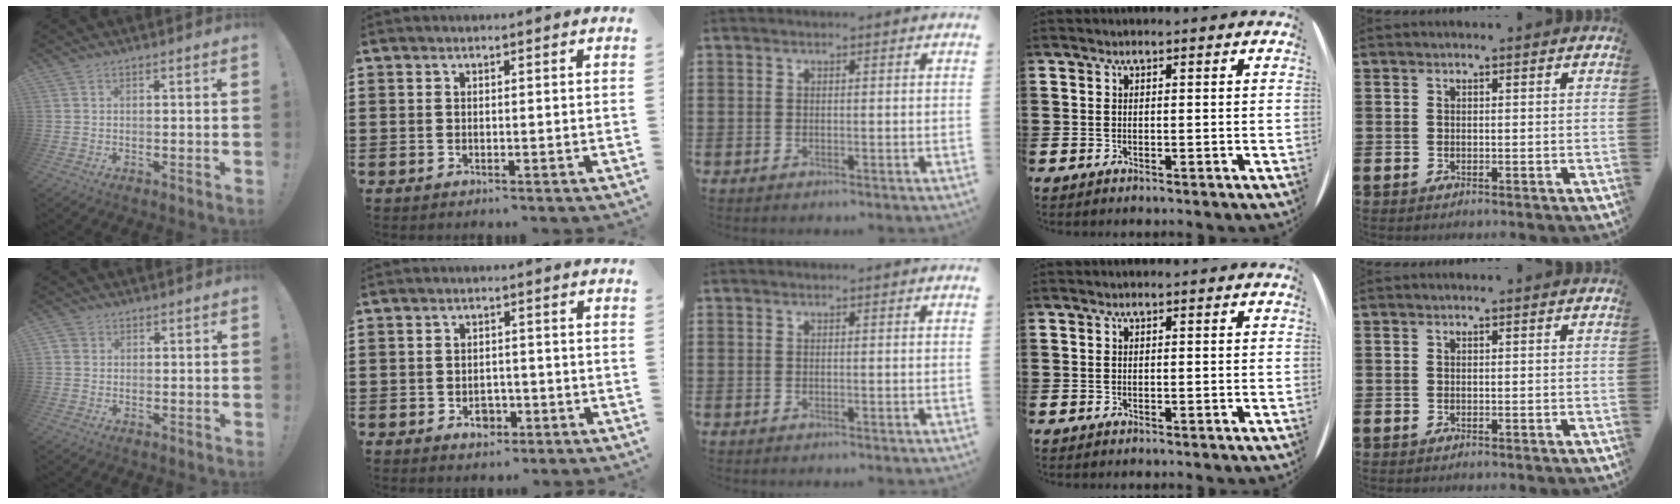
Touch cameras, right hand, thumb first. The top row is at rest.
{"thumb": {"total": 1.9, "force": [0.5, 1.8, 0.4], "torque": [-0.010, 0.003, 0.010]}, "index": {"total": 3.0, "force": [-1.3, 2.1, 1.7], "torque": [-0.027, -0.003, -0.027]}}